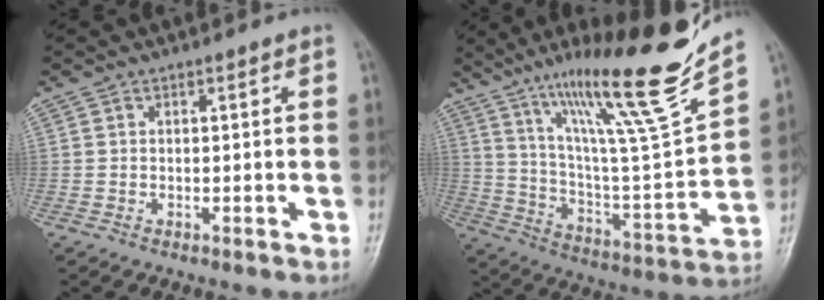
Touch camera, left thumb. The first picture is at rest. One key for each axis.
{"total": 23.9, "fx": 17.0, "fy": 1.2, "fz": 16.8, "tx": -0.236, "ty": -0.082, "tz": 0.292}